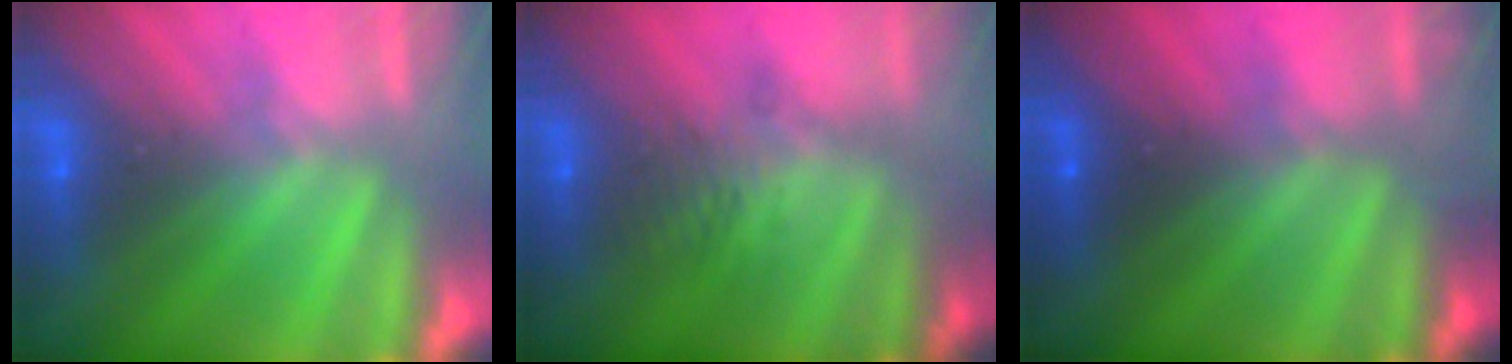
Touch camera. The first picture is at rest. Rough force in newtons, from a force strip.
{"total": 2.6}
{"total": 2.5}